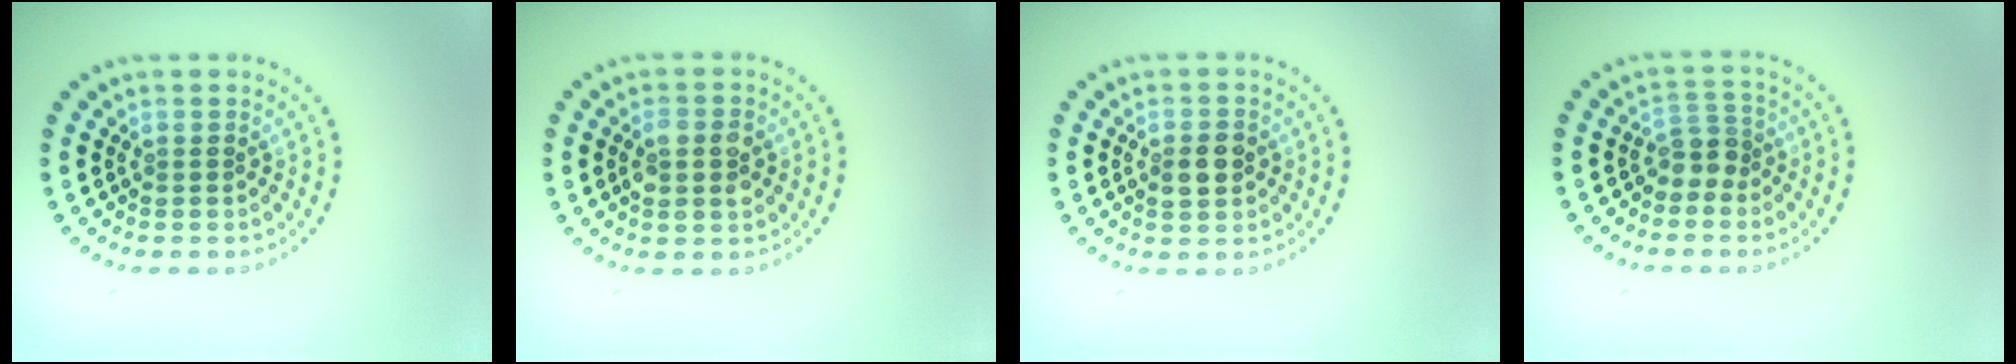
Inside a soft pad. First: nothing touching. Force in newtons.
{"total": 2.9, "press": 2.8, "slide": 0.3}
{"total": 2.8, "press": 2.8, "slide": 0.0}
{"total": 2.1, "press": 1.6, "slide": 1.3}